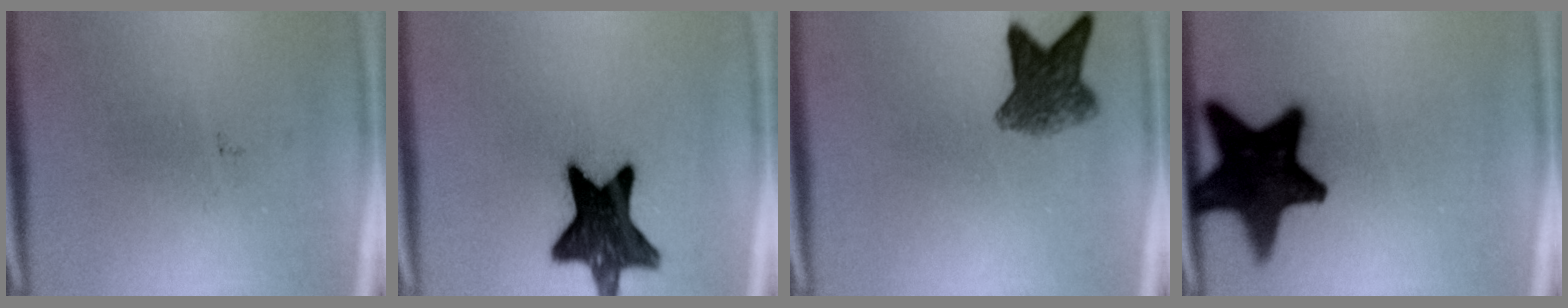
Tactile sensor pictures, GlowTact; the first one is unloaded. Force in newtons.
{"total": 14.9}
{"total": 6.6}
{"total": 16.2}